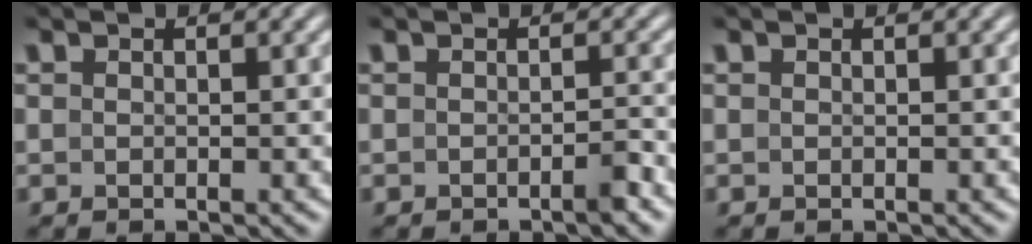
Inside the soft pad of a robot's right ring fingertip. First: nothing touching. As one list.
[{"total": 1.1, "force": [-1.0, -0.2, 0.5], "torque": [-0.008, 0.002, -0.020]}, {"total": 0.0}]